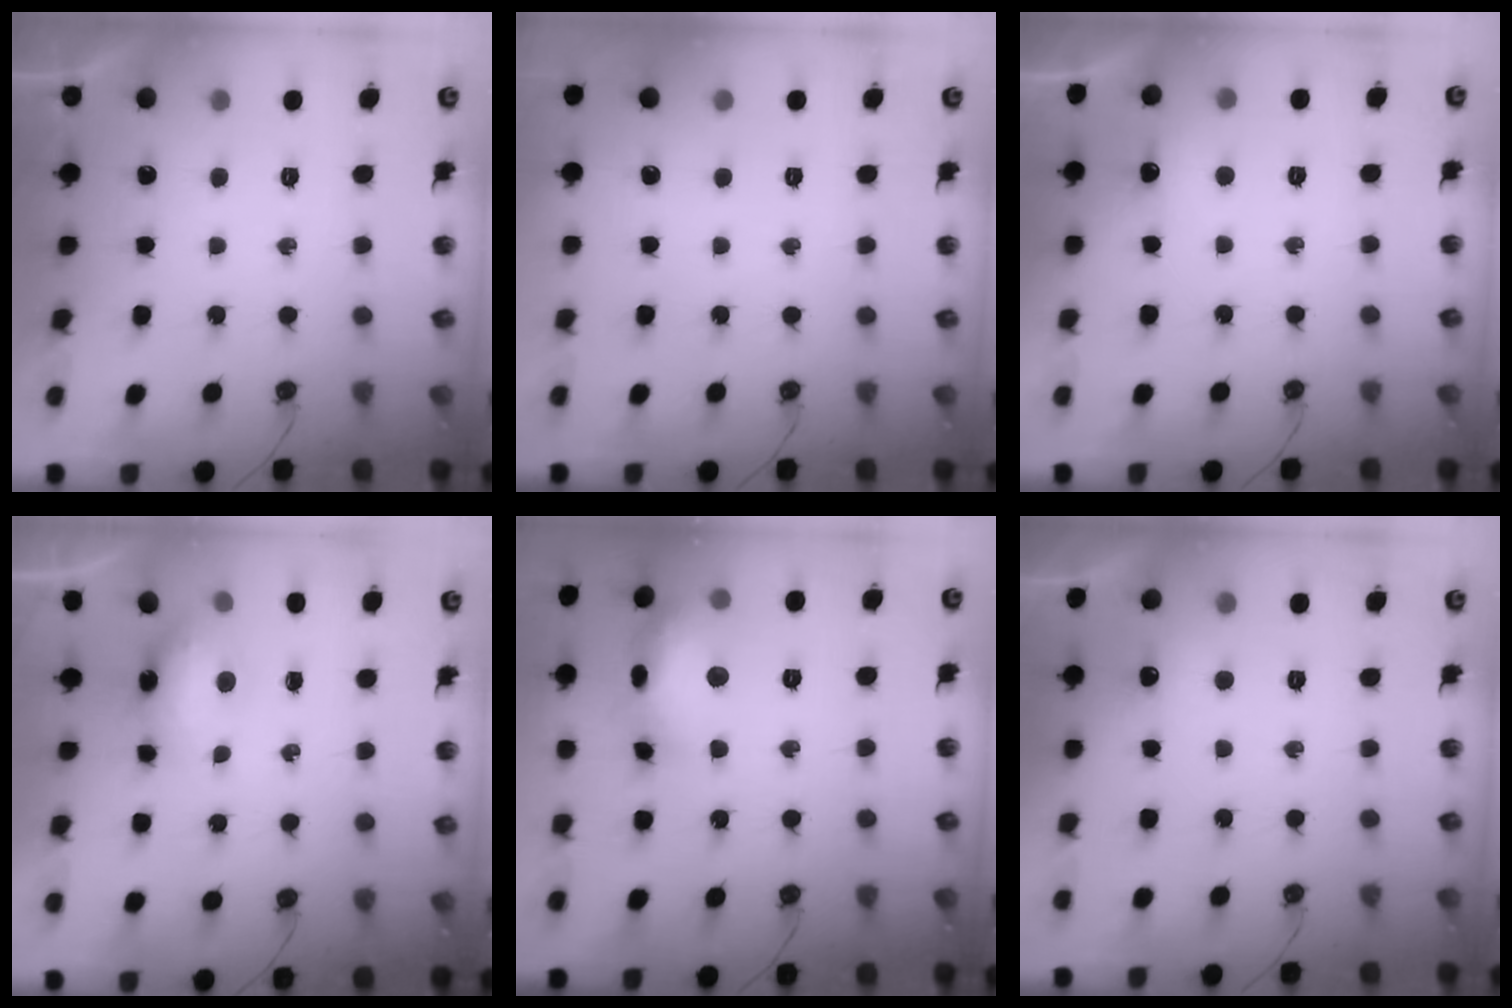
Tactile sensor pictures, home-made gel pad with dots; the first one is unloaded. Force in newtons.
{"total": 0.0}
{"total": 5.6, "press": 5.5, "slide": 1.2}
{"total": 7.8, "press": 7.7, "slide": 1.1}
{"total": 15.6, "press": 15.5, "slide": 1.7}
{"total": 5.0, "press": 5.0, "slide": 0.6}